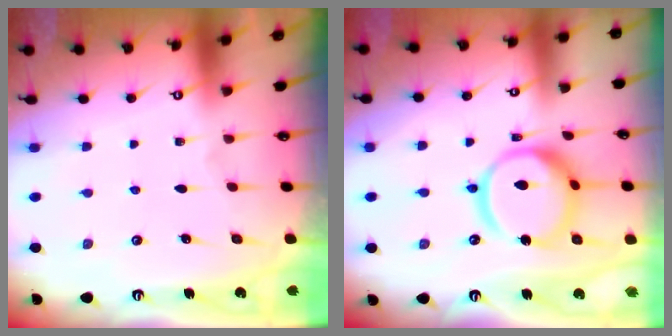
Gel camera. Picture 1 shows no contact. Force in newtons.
{"total": 16.8, "press": 16.7, "slide": 1.9}